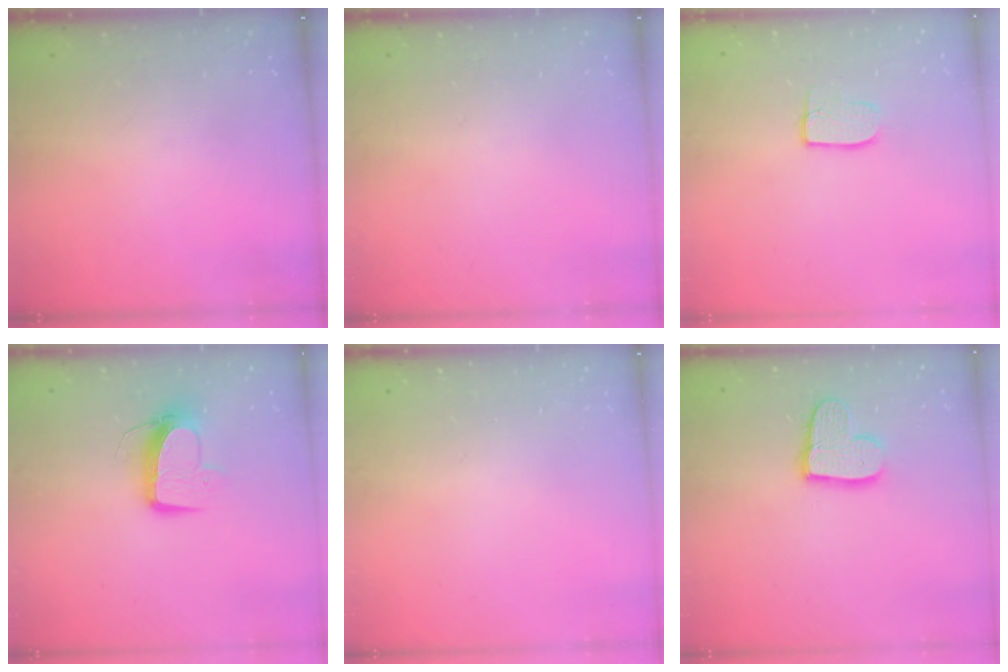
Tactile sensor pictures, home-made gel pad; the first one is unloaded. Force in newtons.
{"total": 0.0}
{"total": 7.0, "press": 7.0, "slide": 0.3}
{"total": 9.8, "press": 9.8, "slide": 0.5}
{"total": 0.0}
{"total": 10.6, "press": 10.6, "slide": 0.8}